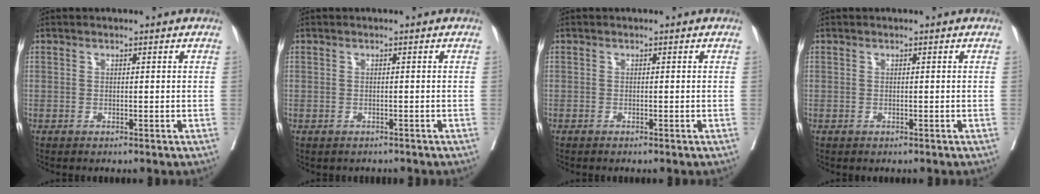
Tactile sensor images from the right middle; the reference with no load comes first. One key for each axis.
{"total": 1.4, "fx": -1.2, "fy": 0.7, "fz": 0.1, "tx": -0.006, "ty": -0.001, "tz": -0.017}
{"total": 0.6, "fx": -0.5, "fy": 0.0, "fz": 0.3, "tx": -0.005, "ty": -0.002, "tz": -0.009}
{"total": 0.0}